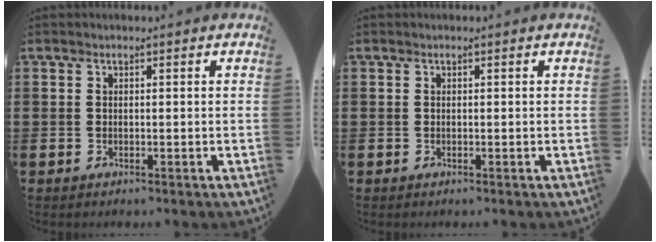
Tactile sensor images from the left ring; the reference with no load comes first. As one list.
[{"total": 0.0}]